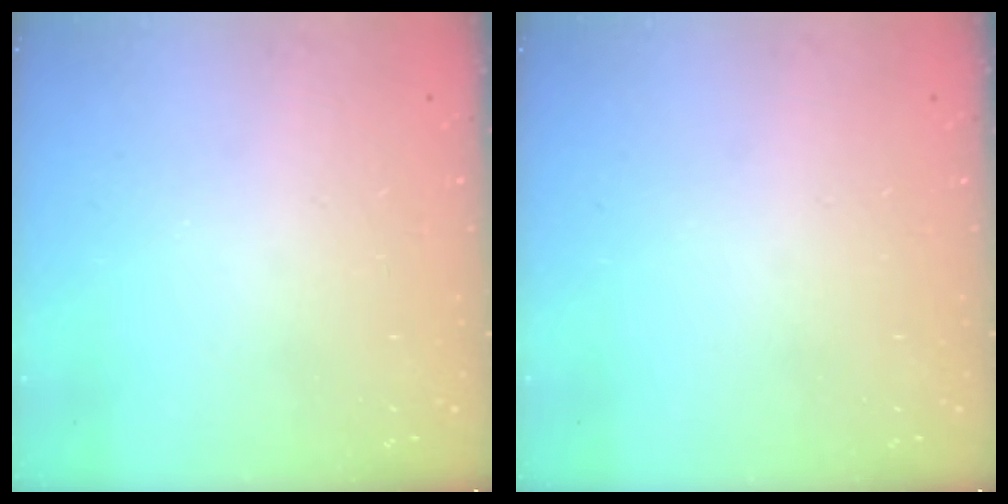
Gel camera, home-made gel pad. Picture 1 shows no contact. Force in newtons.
{"total": 0.0}